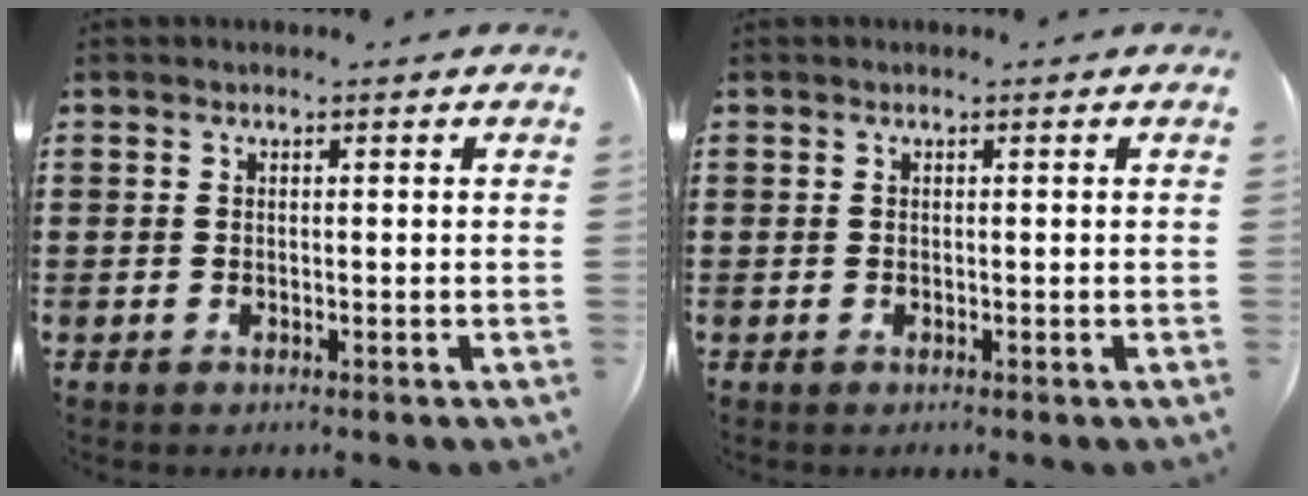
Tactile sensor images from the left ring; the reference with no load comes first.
{"total": 0.0}